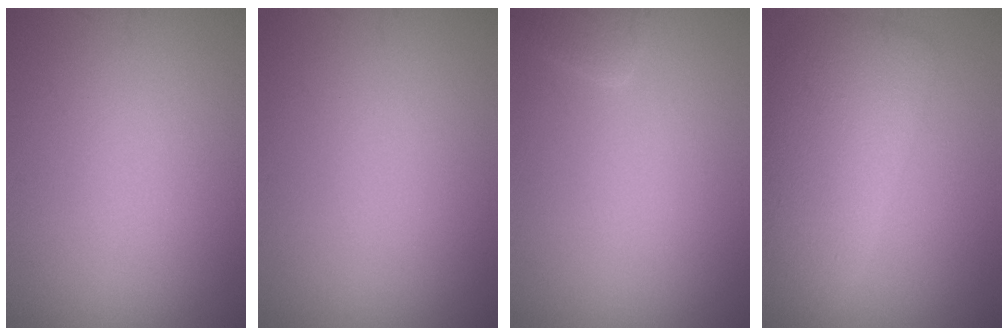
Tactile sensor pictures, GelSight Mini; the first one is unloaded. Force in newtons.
{"total": 0.0}
{"total": 1.4, "press": 1.4, "slide": 0.1}
{"total": 6.3, "press": 6.3, "slide": 0.3}